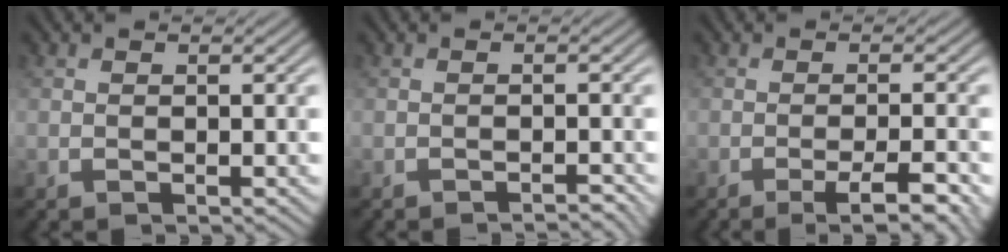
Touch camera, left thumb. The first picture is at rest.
{"total": 1.3, "force": [-1.2, 0.1, 0.5], "torque": [0.002, 0.007, -0.022]}
{"total": 6.2, "force": [-3.4, 1.0, 5.1], "torque": [-0.075, 0.012, -0.047]}